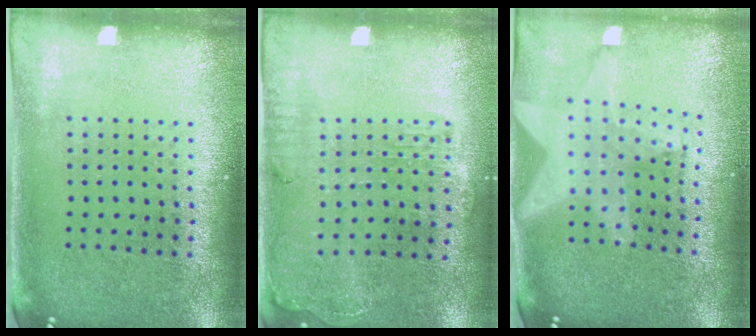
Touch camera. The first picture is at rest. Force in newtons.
{"total": 1.6, "press": 1.5, "slide": 0.5}
{"total": 1.9, "press": 1.6, "slide": 0.8}